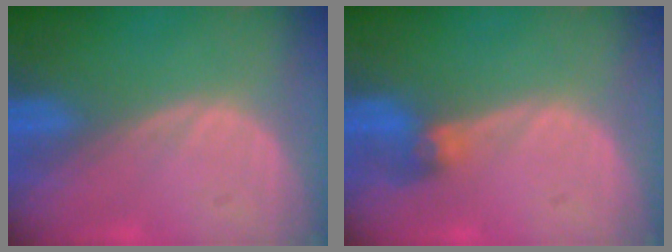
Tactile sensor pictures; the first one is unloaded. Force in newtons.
{"total": 2.8, "press": 2.6, "slide": 1.0}